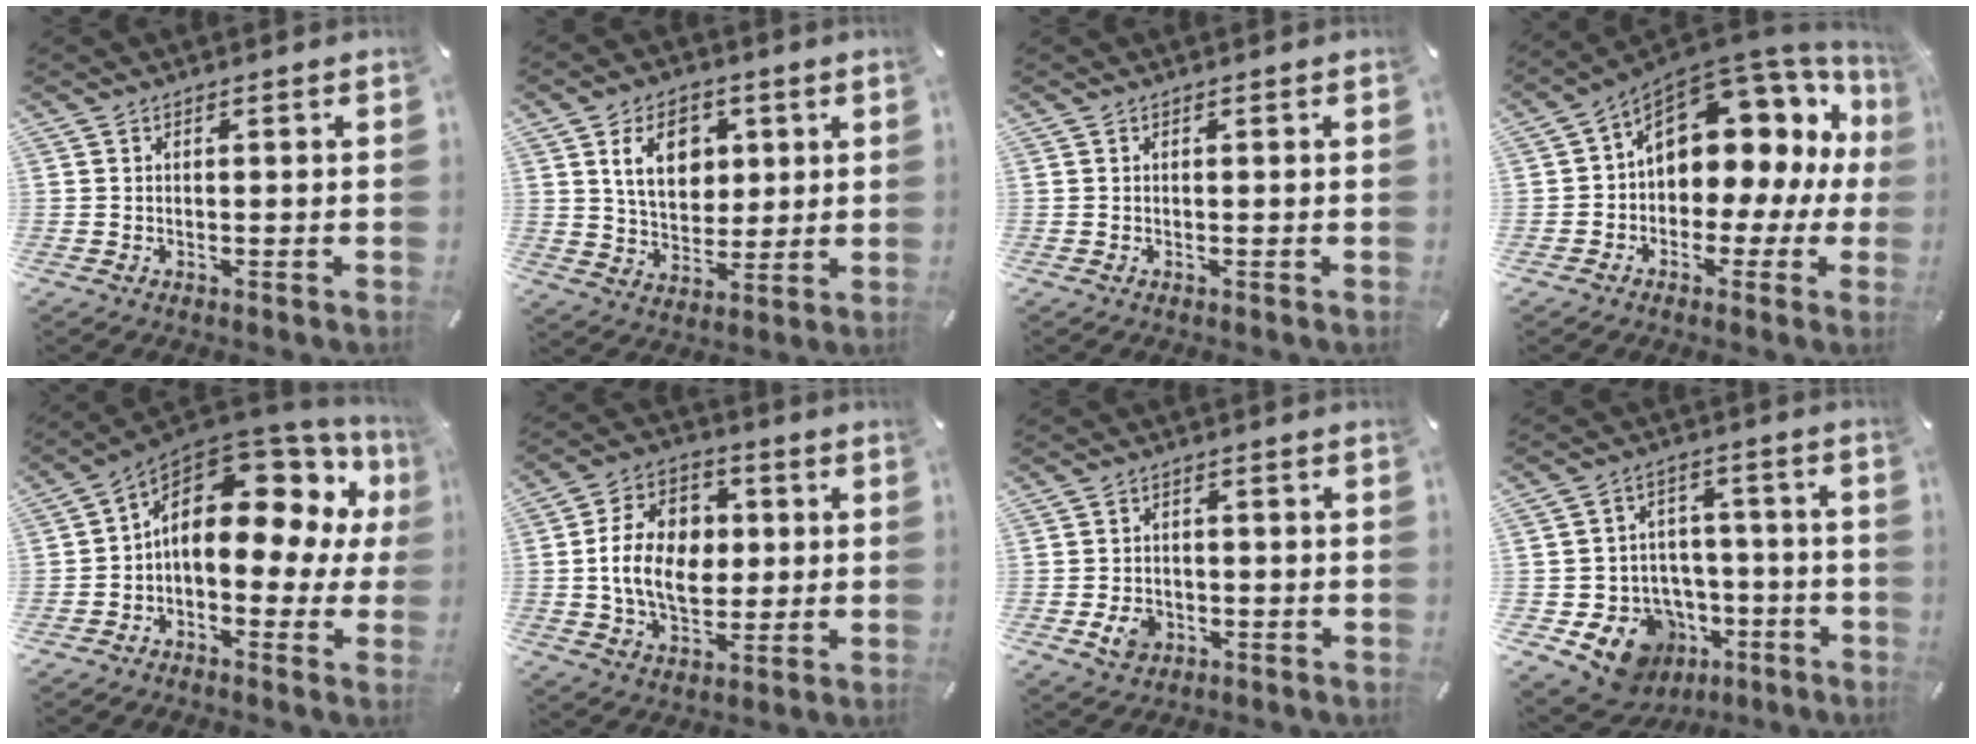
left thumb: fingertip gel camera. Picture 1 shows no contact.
{"total": 11.4, "force": [3.9, 8.5, 6.6], "torque": [-0.103, 0.004, 0.069]}
{"total": 0.0}
{"total": 13.6, "force": [5.0, 9.4, 8.5], "torque": [-0.105, -0.051, 0.080]}
{"total": 17.4, "force": [4.7, 9.5, 13.8], "torque": [-0.202, -0.036, 0.074]}
{"total": 14.4, "force": [0.0, 10.6, 9.7], "torque": [-0.191, 0.017, -0.001]}
{"total": 5.3, "force": [-1.8, 4.3, 2.6], "torque": [-0.054, 0.001, -0.035]}
{"total": 12.9, "force": [-6.4, 10.4, 4.2], "torque": [-0.065, 0.037, -0.095]}